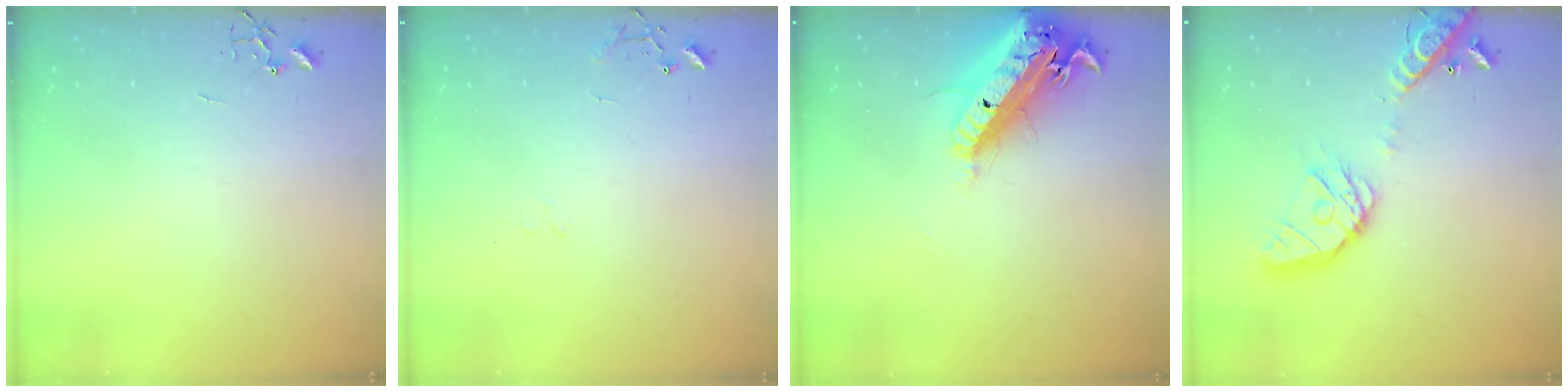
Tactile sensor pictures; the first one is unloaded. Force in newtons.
{"total": 8.0, "press": 8.0, "slide": 0.9}
{"total": 21.6, "press": 21.0, "slide": 5.0}
{"total": 16.7, "press": 16.5, "slide": 2.5}